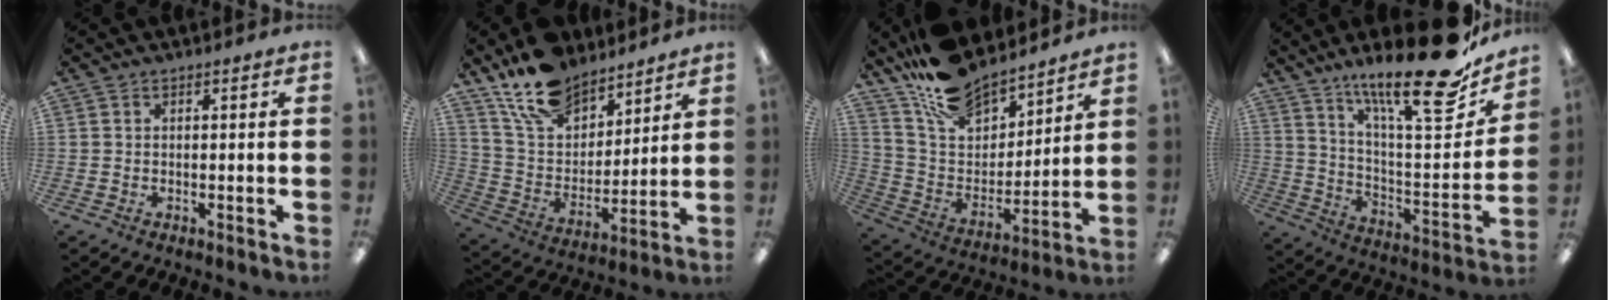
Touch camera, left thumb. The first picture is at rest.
{"total": 15.7, "force": [12.9, 7.4, 5.0], "torque": [-0.112, -0.080, 0.243]}
{"total": 16.3, "force": [14.1, 6.6, 4.9], "torque": [-0.120, -0.098, 0.260]}
{"total": 23.9, "force": [18.5, 4.6, 14.6], "torque": [-0.224, -0.133, 0.295]}